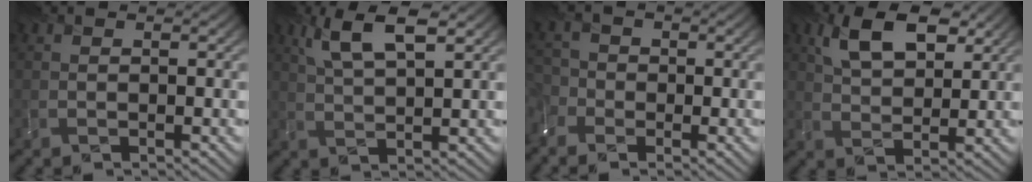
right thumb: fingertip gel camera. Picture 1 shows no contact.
{"total": 6.5, "force": [3.5, 2.0, 5.2], "torque": [-0.107, 0.005, 0.070]}
{"total": 3.3, "force": [-2.0, 2.4, 1.2], "torque": [-0.044, -0.008, -0.046]}
{"total": 8.2, "force": [3.9, 4.3, 5.9], "torque": [-0.115, 0.004, 0.073]}